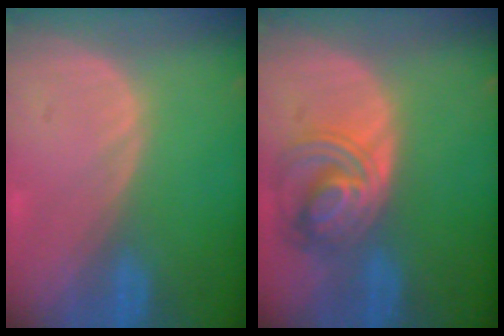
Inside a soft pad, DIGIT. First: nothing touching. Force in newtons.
{"total": 6.8, "press": 6.7, "slide": 1.2}